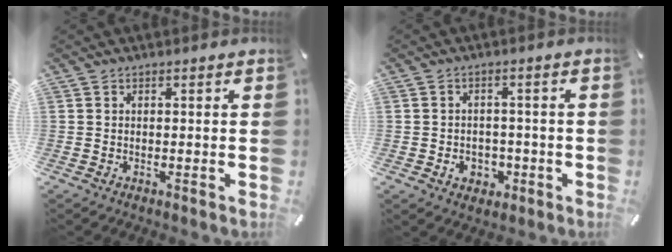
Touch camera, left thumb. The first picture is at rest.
{"total": 4.5, "force": [-1.3, 3.9, 1.7], "torque": [-0.015, 0.002, -0.024]}